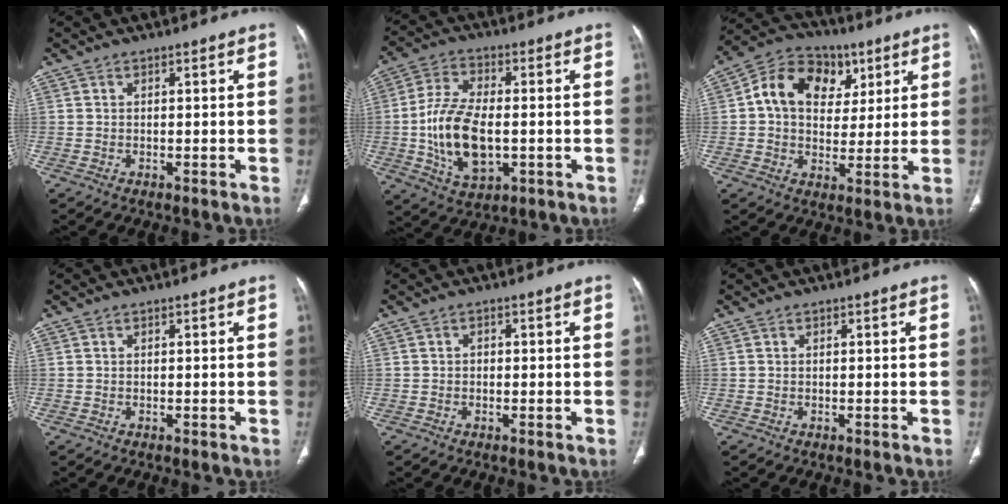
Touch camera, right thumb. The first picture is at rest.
{"total": 14.4, "force": [-1.7, 7.8, 12.0], "torque": [-0.227, 0.003, -0.025]}
{"total": 14.8, "force": [4.5, 11.3, 8.5], "torque": [-0.108, 0.008, 0.068]}
{"total": 0.0}
{"total": 0.9, "force": [-0.2, 0.7, 0.4], "torque": [0.000, 0.004, -0.006]}
{"total": 0.0}